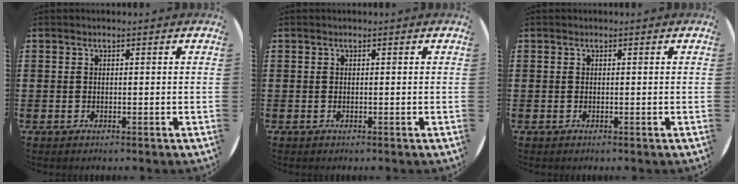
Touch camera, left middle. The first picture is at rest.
{"total": 0.0}
{"total": 0.0}